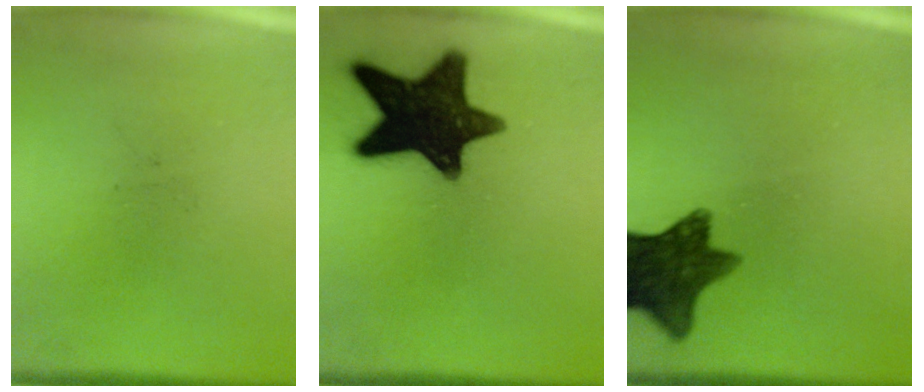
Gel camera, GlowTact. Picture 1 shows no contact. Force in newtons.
{"total": 16.4}
{"total": 10.9}